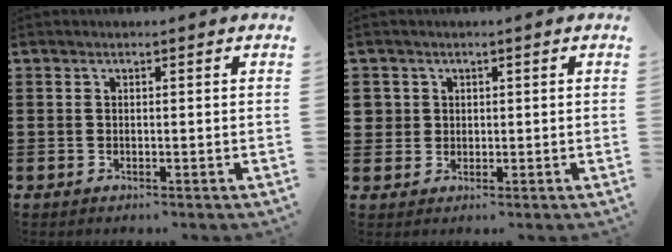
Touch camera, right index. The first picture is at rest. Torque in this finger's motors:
{"motor_torque": [-0.25, 0.33, 0.00, -0.01]}